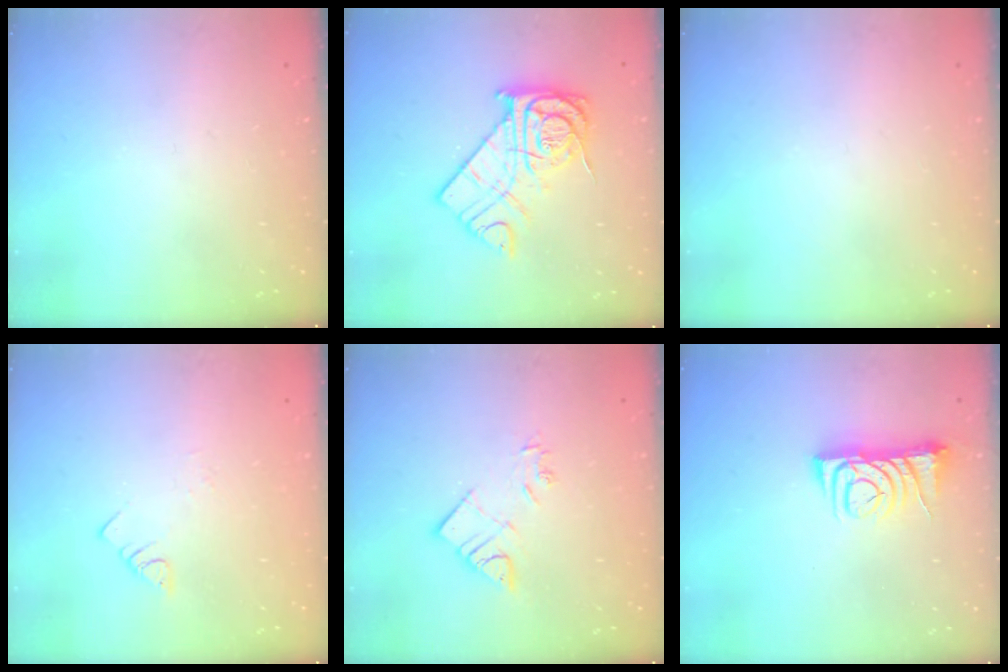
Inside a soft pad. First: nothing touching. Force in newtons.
{"total": 18.9, "press": 18.8, "slide": 1.8}
{"total": 0.0}
{"total": 2.5, "press": 2.5, "slide": 0.4}
{"total": 8.5, "press": 8.4, "slide": 0.6}
{"total": 6.7, "press": 6.7, "slide": 0.4}